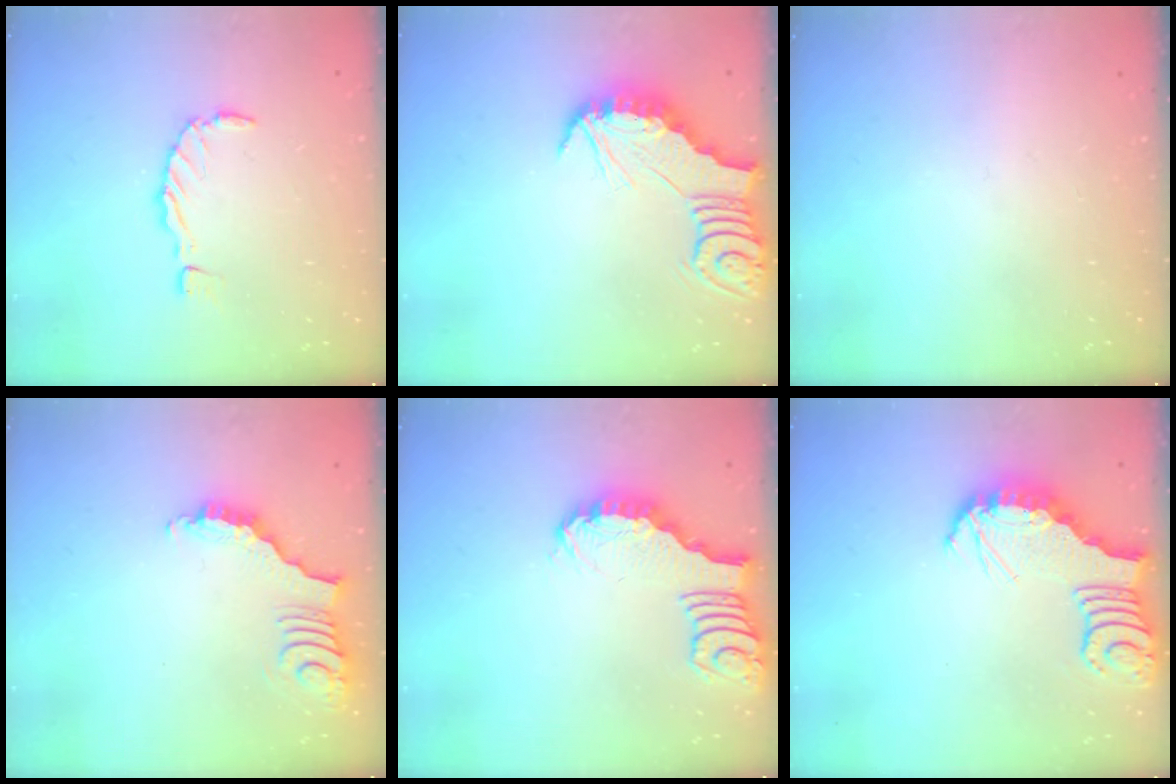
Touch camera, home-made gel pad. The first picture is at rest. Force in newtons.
{"total": 2.3, "press": 2.3, "slide": 0.3}
{"total": 0.0}
{"total": 3.7, "press": 3.7, "slide": 0.7}
{"total": 2.5, "press": 2.5, "slide": 0.2}
{"total": 4.0, "press": 4.0, "slide": 0.6}